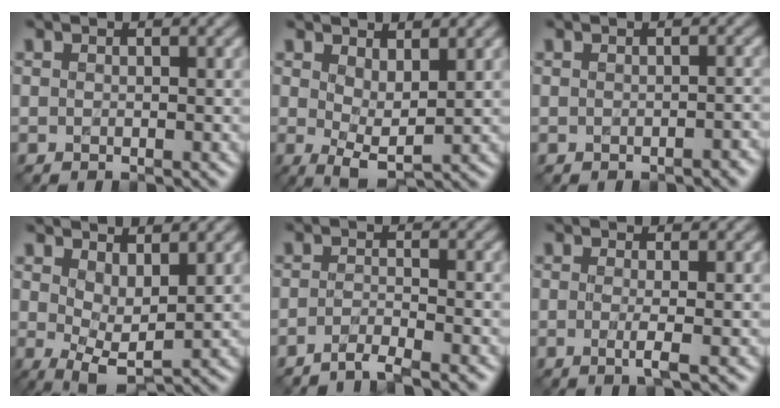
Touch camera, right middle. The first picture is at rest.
{"total": 3.5, "force": [0.9, 1.2, 3.1], "torque": [-0.060, -0.008, 0.020]}
{"total": 0.9, "force": [-0.6, 0.2, 0.6], "torque": [-0.013, 0.000, -0.006]}
{"total": 4.3, "force": [1.0, 1.7, 3.9], "torque": [-0.073, -0.010, 0.022]}
{"total": 2.5, "force": [-2.0, 0.2, 1.6], "torque": [-0.022, -0.002, -0.050]}
{"total": 2.1, "force": [-0.4, 0.3, 2.0], "torque": [-0.038, -0.008, -0.011]}